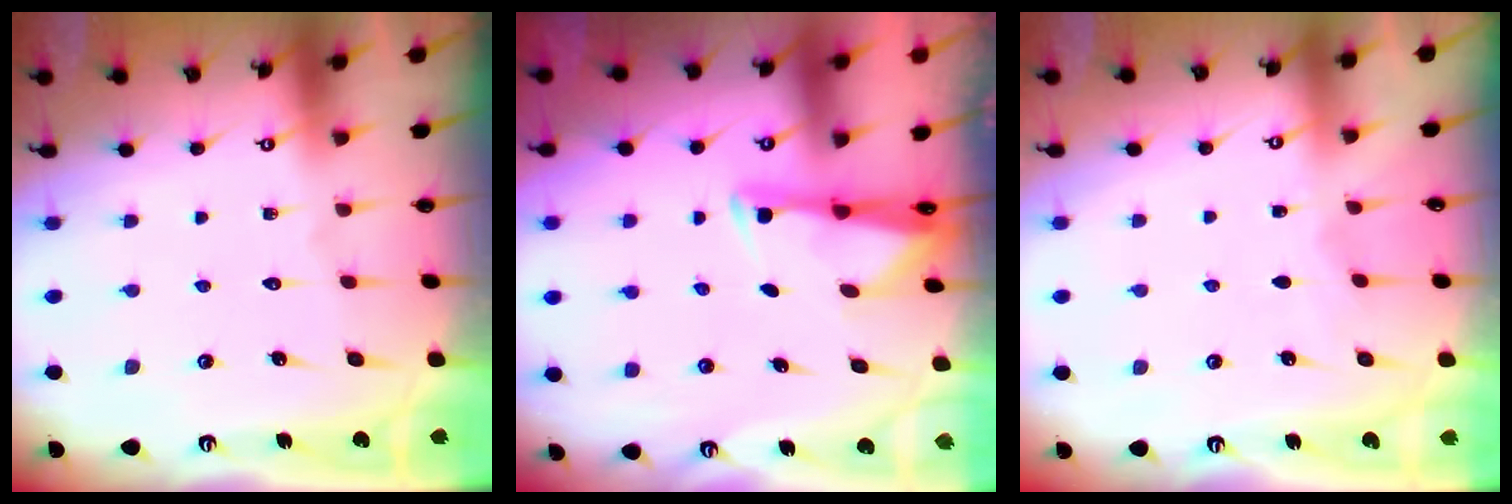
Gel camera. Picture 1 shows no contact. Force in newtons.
{"total": 2.7, "press": 2.7, "slide": 0.4}
{"total": 2.3, "press": 2.3, "slide": 0.3}